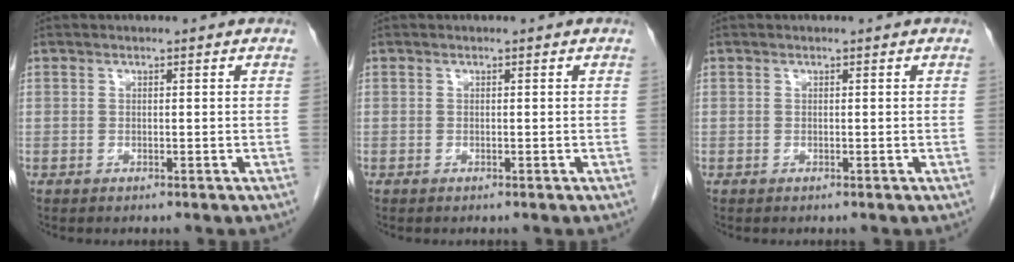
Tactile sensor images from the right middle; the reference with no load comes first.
{"total": 0.0}
{"total": 0.0}